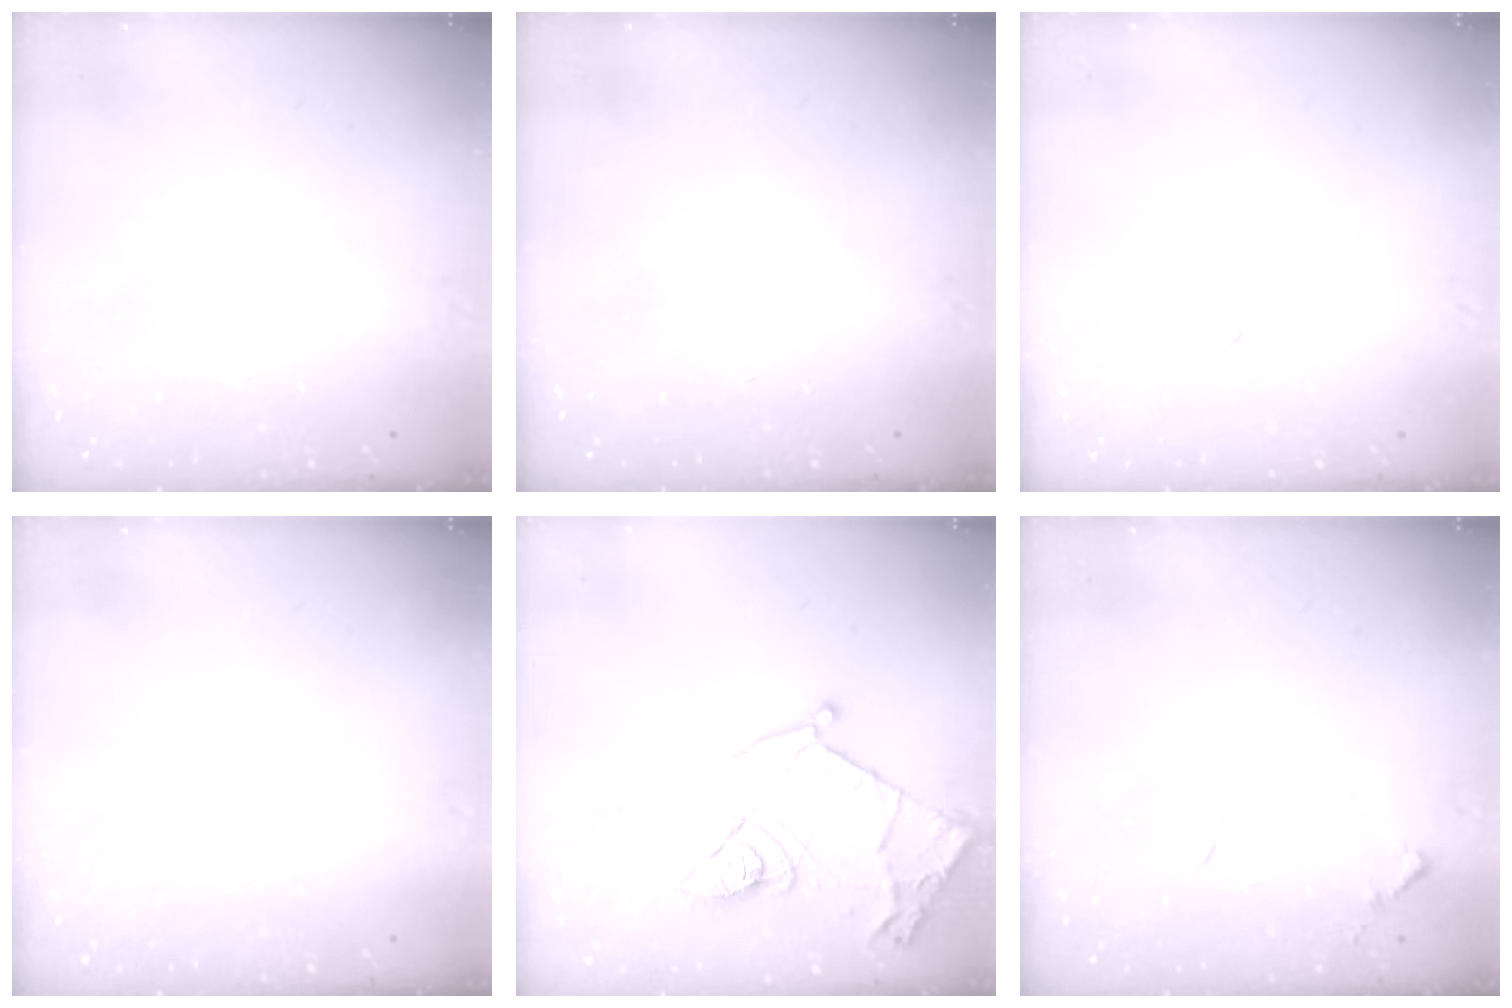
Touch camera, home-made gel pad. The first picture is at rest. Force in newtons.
{"total": 0.0}
{"total": 2.2, "press": 1.9, "slide": 1.2}
{"total": 4.3, "press": 4.2, "slide": 0.3}
{"total": 17.1, "press": 17.1, "slide": 1.2}
{"total": 7.9, "press": 7.8, "slide": 0.7}